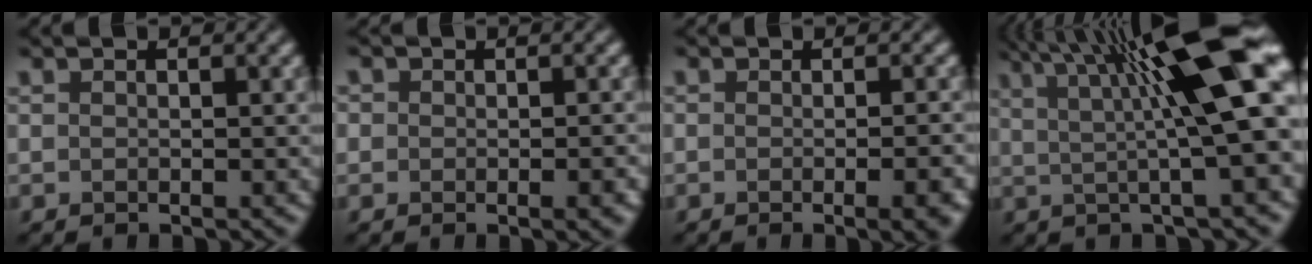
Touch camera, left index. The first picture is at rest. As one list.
[{"total": 2.8, "force": [-0.4, 1.9, 2.0], "torque": [-0.002, 0.003, -0.009]}, {"total": 4.8, "force": [-1.7, 1.7, 4.2], "torque": [-0.033, -0.001, -0.012]}, {"total": 12.6, "force": [3.8, 2.5, 11.7], "torque": [-0.160, 0.011, 0.057]}]